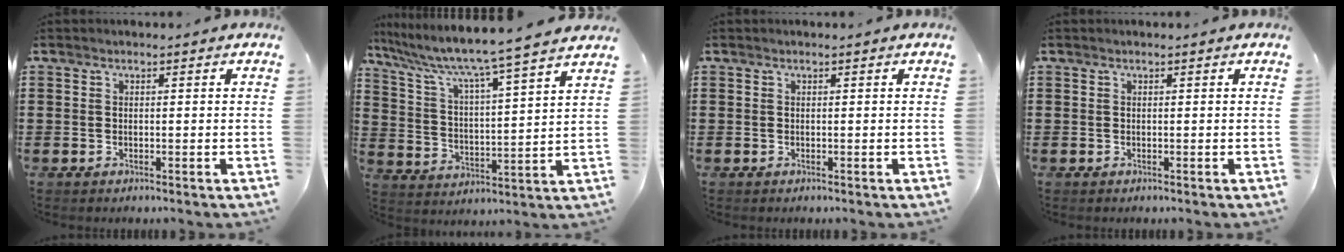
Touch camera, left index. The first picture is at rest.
{"total": 6.4, "force": [5.6, -0.8, 3.0], "torque": [-0.085, -0.050, 0.084]}
{"total": 0.0}
{"total": 0.0}